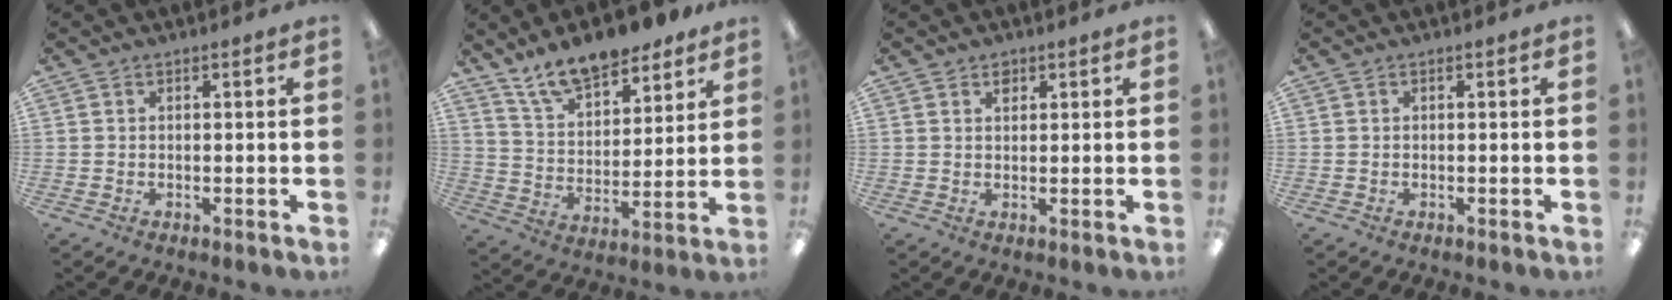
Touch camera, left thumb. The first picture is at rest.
{"total": 14.0, "force": [11.7, 5.1, 5.6], "torque": [-0.098, -0.070, 0.212]}
{"total": 1.8, "force": [1.3, 1.1, 0.4], "torque": [-0.002, -0.003, 0.023]}
{"total": 0.0}